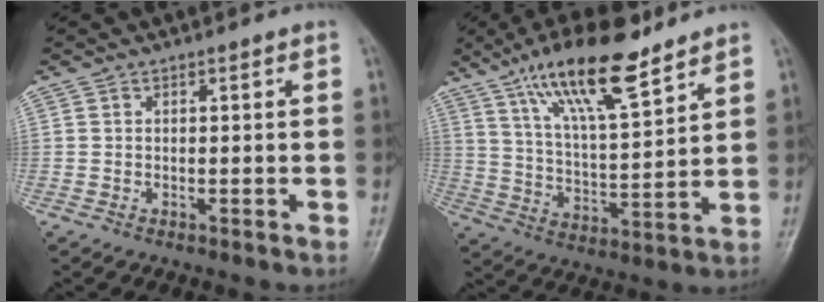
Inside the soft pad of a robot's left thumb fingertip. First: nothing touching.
{"total": 16.7, "force": [11.2, 4.6, 11.5], "torque": [-0.183, -0.051, 0.202]}